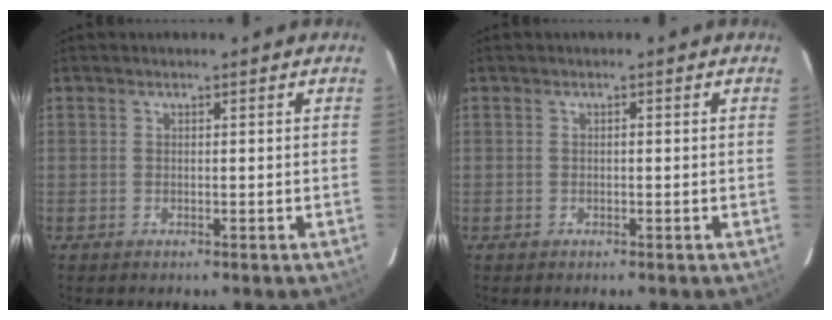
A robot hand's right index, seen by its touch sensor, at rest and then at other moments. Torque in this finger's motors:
{"motor_torque": [0.13, 0.09, 0.00, 0.02]}